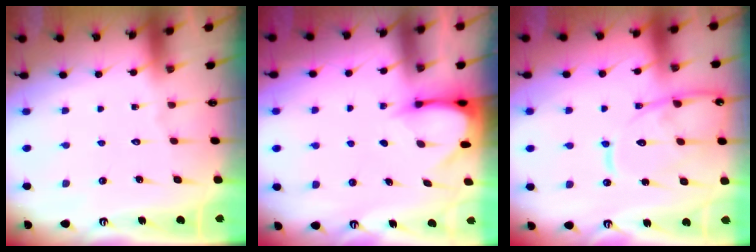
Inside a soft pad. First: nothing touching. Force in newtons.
{"total": 3.7, "press": 3.7, "slide": 0.3}
{"total": 14.2, "press": 14.2, "slide": 1.4}